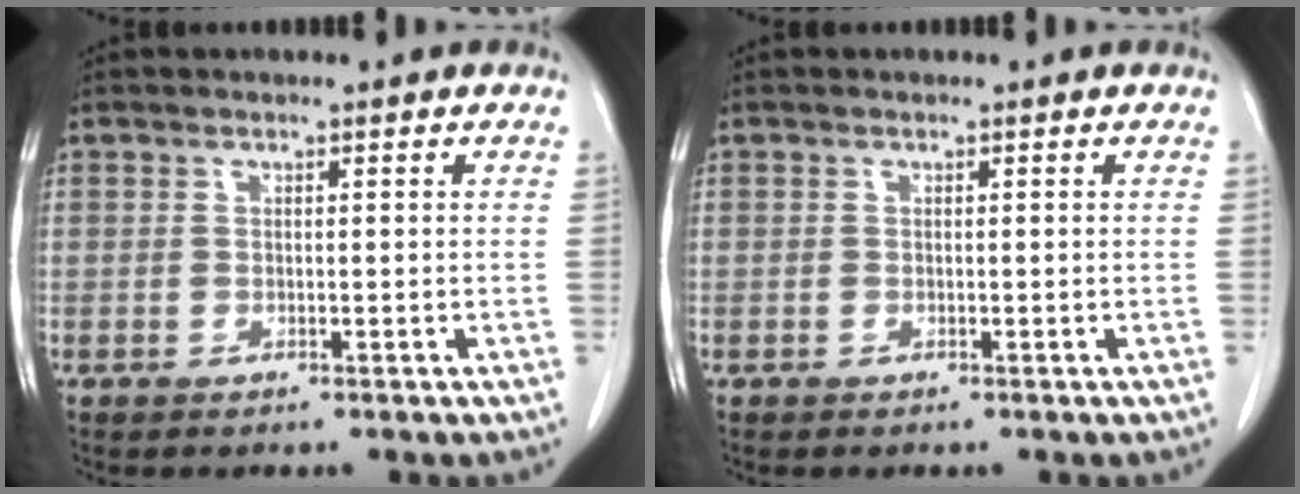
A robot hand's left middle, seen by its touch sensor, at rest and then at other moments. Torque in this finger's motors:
{"motor_torque": [0.00, 0.00, 0.00, 0.00]}